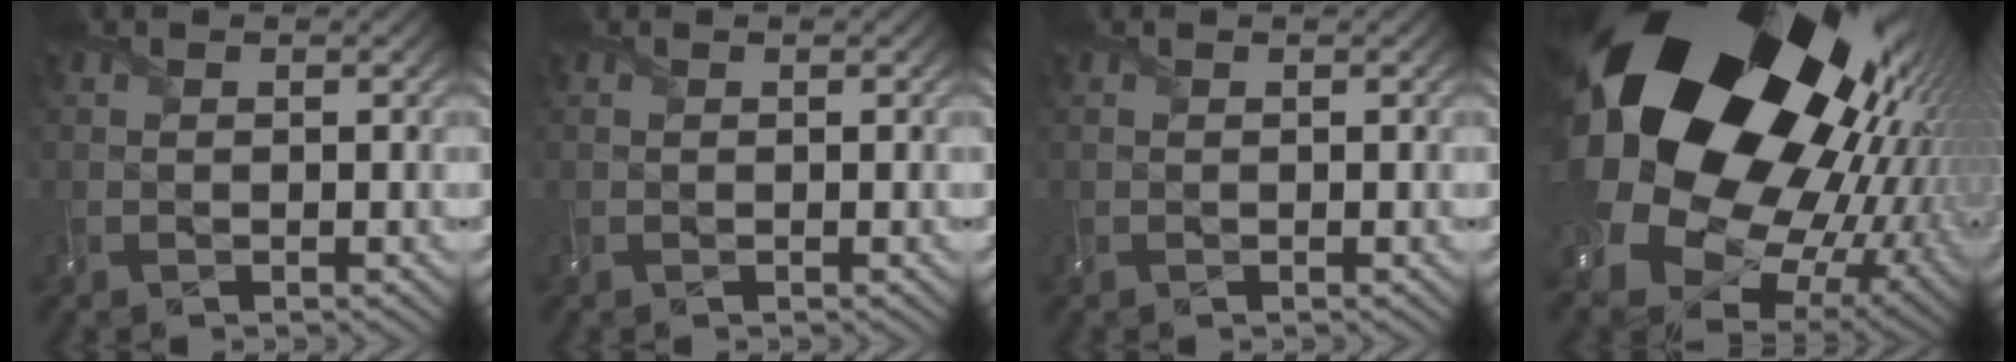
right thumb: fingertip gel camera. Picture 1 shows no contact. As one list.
[{"total": 0.0}, {"total": 0.0}, {"total": 24.0, "force": [6.2, 17.3, 15.5], "torque": [-0.324, -0.049, 0.124]}]